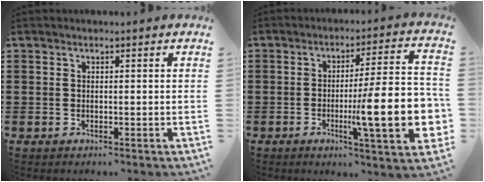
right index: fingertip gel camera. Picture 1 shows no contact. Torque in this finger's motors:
{"motor_torque": [1.60, -0.54, 1.05, 0.21]}